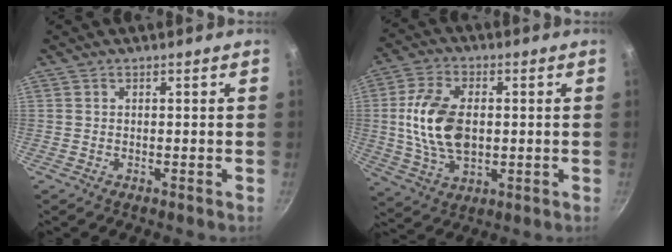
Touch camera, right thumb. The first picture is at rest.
{"total": 13.6, "force": [0.5, 8.3, 10.8], "torque": [-0.195, 0.004, 0.011]}